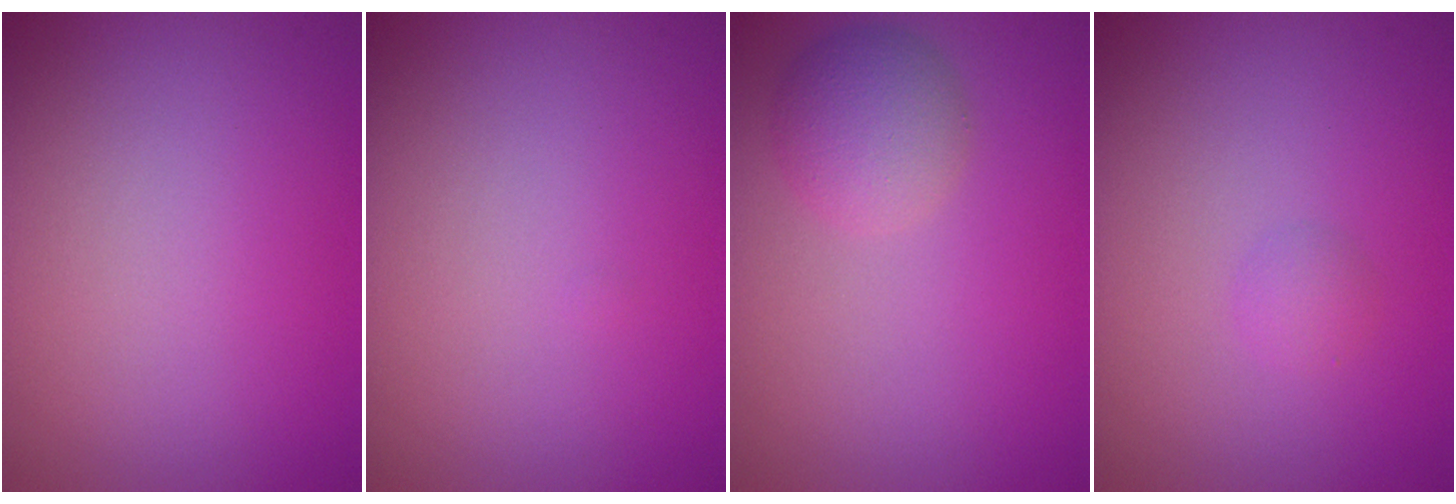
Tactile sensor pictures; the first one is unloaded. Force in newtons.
{"total": 0.0}
{"total": 2.9, "press": 2.9, "slide": 0.0}
{"total": 1.0, "press": 1.0, "slide": 0.1}